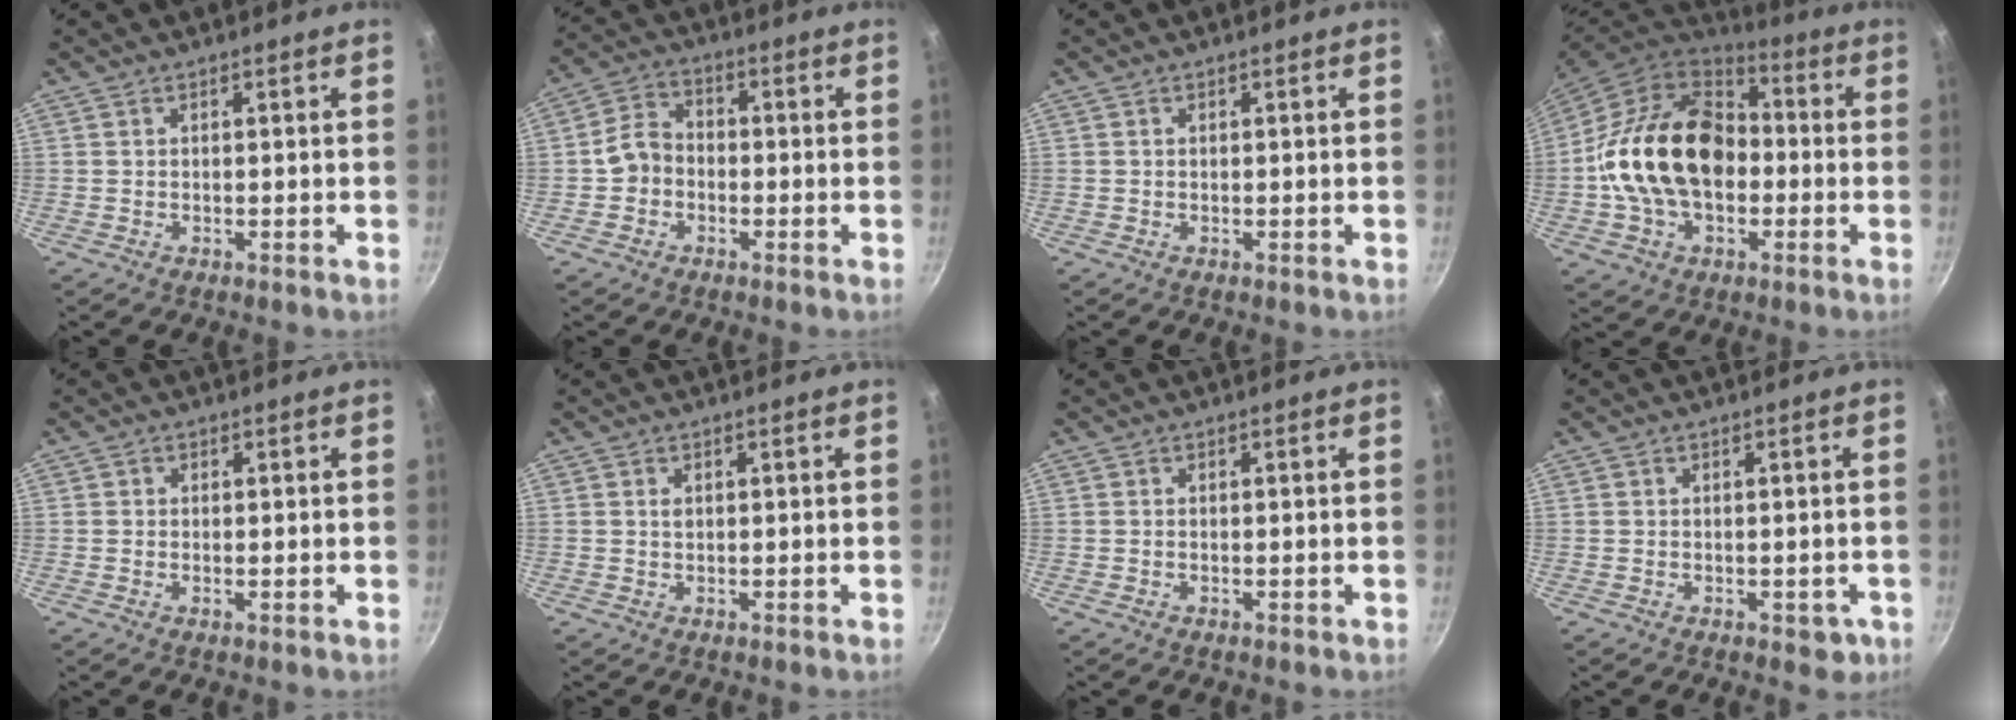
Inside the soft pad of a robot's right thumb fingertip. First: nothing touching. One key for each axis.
{"total": 5.8, "fx": -1.3, "fy": 4.8, "fz": 3.0, "tx": -0.031, "ty": 0.023, "tz": -0.039}
{"total": 0.0}
{"total": 22.8, "fx": -1.3, "fy": 15.9, "fz": 16.3, "tx": -0.269, "ty": 0.044, "tz": -0.032}
{"total": 0.8, "fx": 0.0, "fy": 0.7, "fz": 0.4, "tx": -0.008, "ty": 0.001, "tz": -0.003}
{"total": 0.9, "fx": 0.3, "fy": 0.7, "fz": 0.6, "tx": -0.008, "ty": 0.001, "tz": 0.005}
{"total": 0.0}
{"total": 3.2, "fx": -1.2, "fy": 1.8, "fz": 2.2, "tx": -0.012, "ty": 0.006, "tz": -0.009}